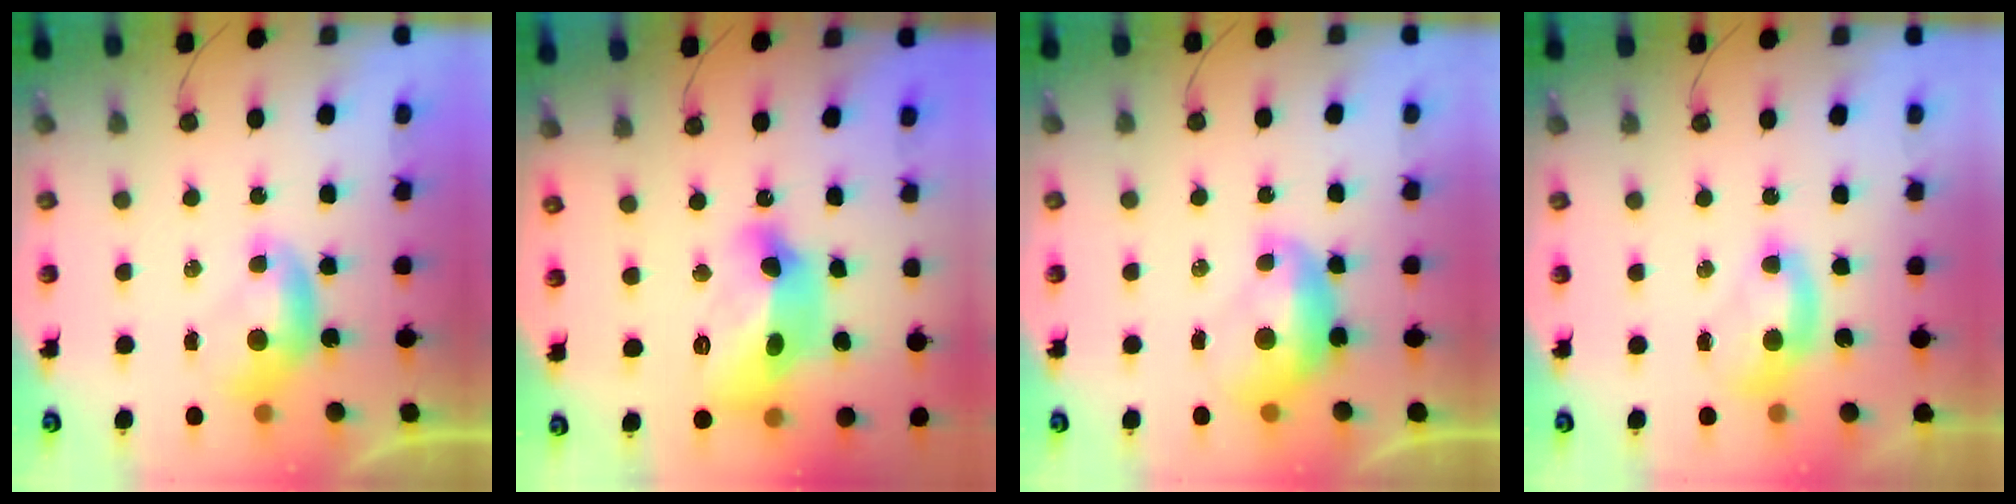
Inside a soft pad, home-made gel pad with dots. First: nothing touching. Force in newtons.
{"total": 13.1, "press": 13.0, "slide": 1.2}
{"total": 2.7, "press": 2.7, "slide": 0.4}
{"total": 2.5, "press": 2.3, "slide": 0.9}